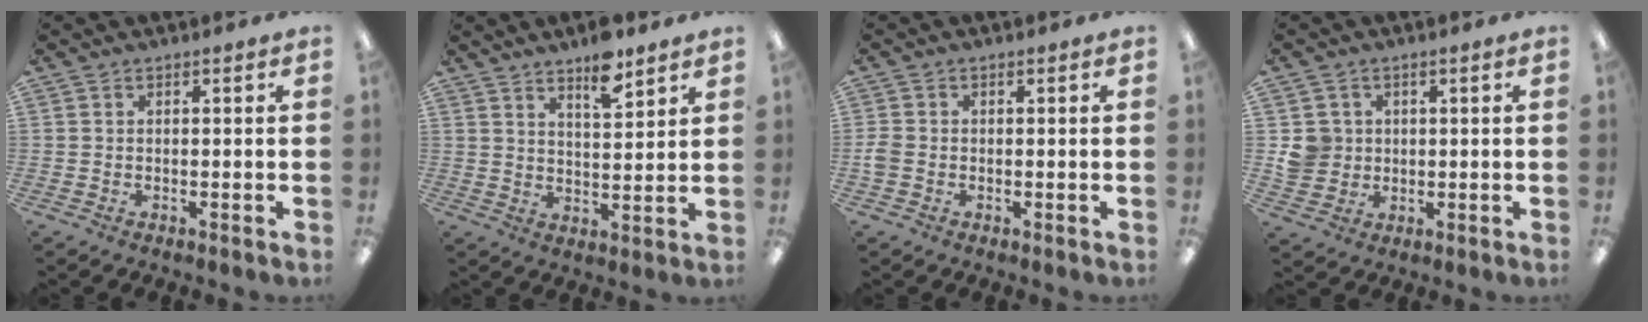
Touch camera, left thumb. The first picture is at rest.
{"total": 7.8, "force": [6.1, 2.2, 4.3], "torque": [-0.058, -0.039, 0.101]}
{"total": 2.2, "force": [-0.5, 1.6, 1.4], "torque": [-0.030, 0.001, -0.010]}
{"total": 5.5, "force": [0.9, 5.3, 1.2], "torque": [-0.019, 0.009, 0.019]}